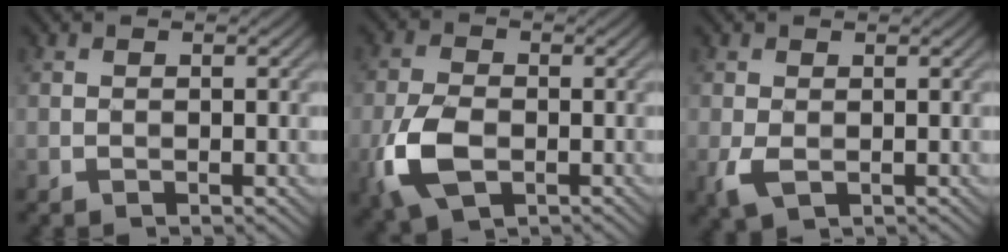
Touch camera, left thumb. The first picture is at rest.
{"total": 8.1, "force": [-2.7, 5.1, 5.7], "torque": [-0.150, -0.009, -0.060]}
{"total": 3.4, "force": [-0.2, 2.5, 2.2], "torque": [-0.063, -0.005, -0.007]}